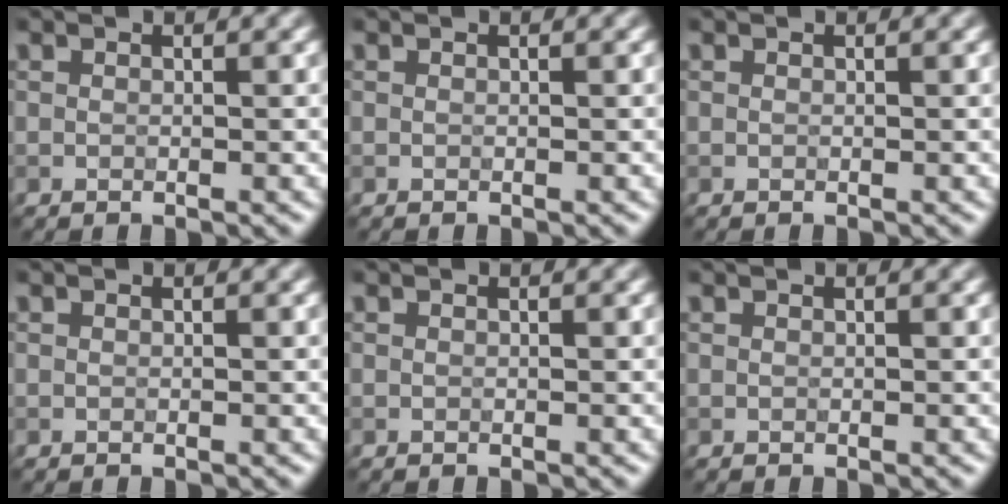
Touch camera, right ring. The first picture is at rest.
{"total": 0.0}
{"total": 0.0}
{"total": 0.0}
{"total": 0.0}
{"total": 0.0}